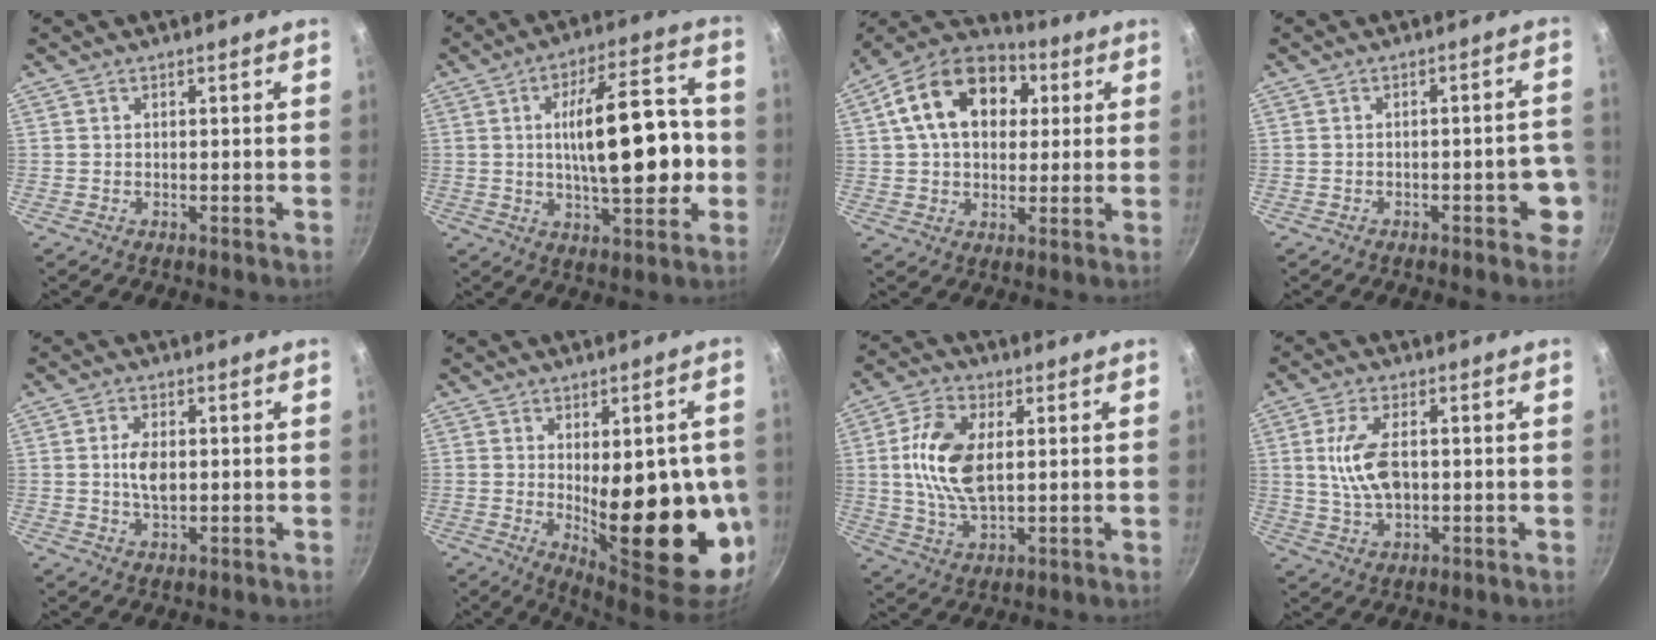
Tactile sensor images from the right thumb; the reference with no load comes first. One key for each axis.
{"total": 18.5, "fx": -0.9, "fy": 7.3, "fz": 17.0, "tx": -0.227, "ty": 0.030, "tz": -0.009}
{"total": 17.9, "fx": 4.5, "fy": 12.5, "fz": 11.9, "tx": -0.180, "ty": 0.021, "tz": 0.059}
{"total": 5.7, "fx": -2.3, "fy": 2.4, "fz": 4.6, "tx": -0.032, "ty": 0.031, "tz": -0.023}
{"total": 5.0, "fx": 0.3, "fy": 2.7, "fz": 4.2, "tx": -0.070, "ty": 0.000, "tz": 0.004}
{"total": 21.9, "fx": -1.8, "fy": 8.6, "fz": 20.1, "tx": -0.237, "ty": -0.024, "tz": -0.002}
{"total": 12.0, "fx": 1.8, "fy": 6.4, "fz": 10.0, "tx": -0.190, "ty": 0.003, "tz": 0.032}
{"total": 8.7, "fx": 0.7, "fy": 4.5, "fz": 7.5, "tx": -0.140, "ty": 0.003, "tz": 0.013}